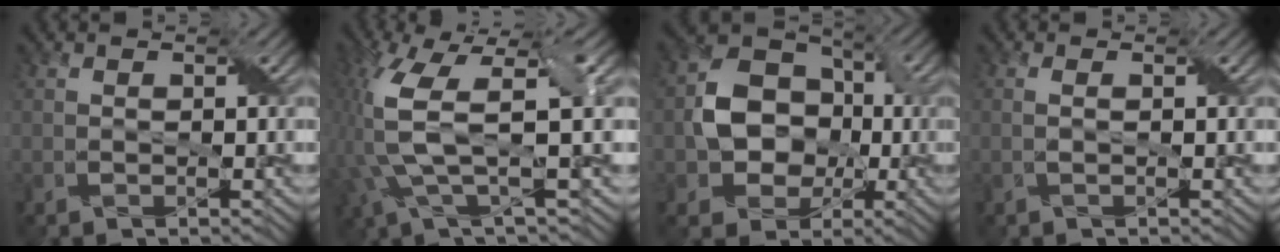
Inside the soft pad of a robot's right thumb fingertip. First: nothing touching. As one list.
[{"total": 10.6, "force": [1.0, 3.3, 10.0], "torque": [-0.229, -0.008, 0.015]}, {"total": 9.8, "force": [-1.1, 8.1, 5.3], "torque": [-0.103, -0.001, -0.039]}, {"total": 0.8, "force": [0.1, 0.2, 0.8], "torque": [-0.016, 0.006, -0.002]}]